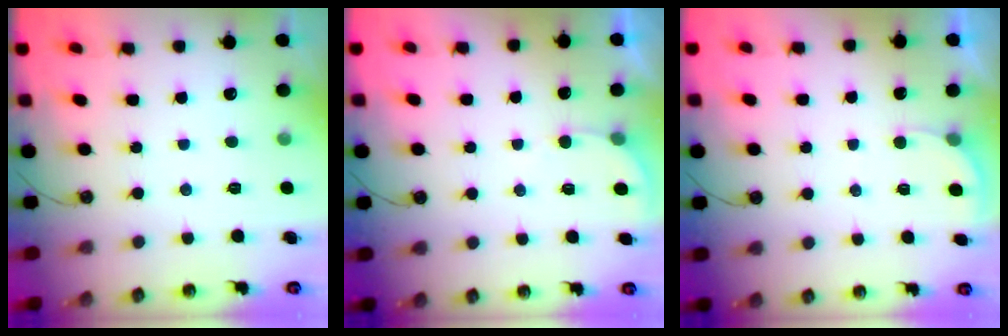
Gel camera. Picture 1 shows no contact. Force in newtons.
{"total": 2.9, "press": 2.9, "slide": 0.3}
{"total": 2.7, "press": 2.7, "slide": 0.2}